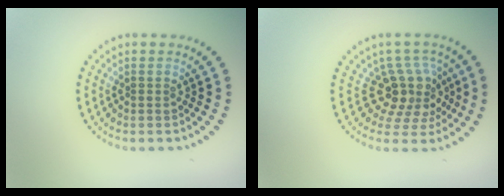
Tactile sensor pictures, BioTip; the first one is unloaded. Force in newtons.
{"total": 4.0, "press": 3.0, "slide": 2.6}